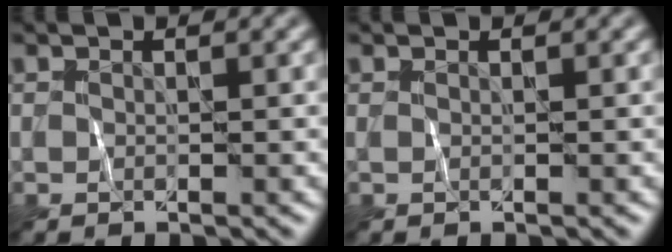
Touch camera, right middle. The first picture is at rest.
{"total": 0.0}